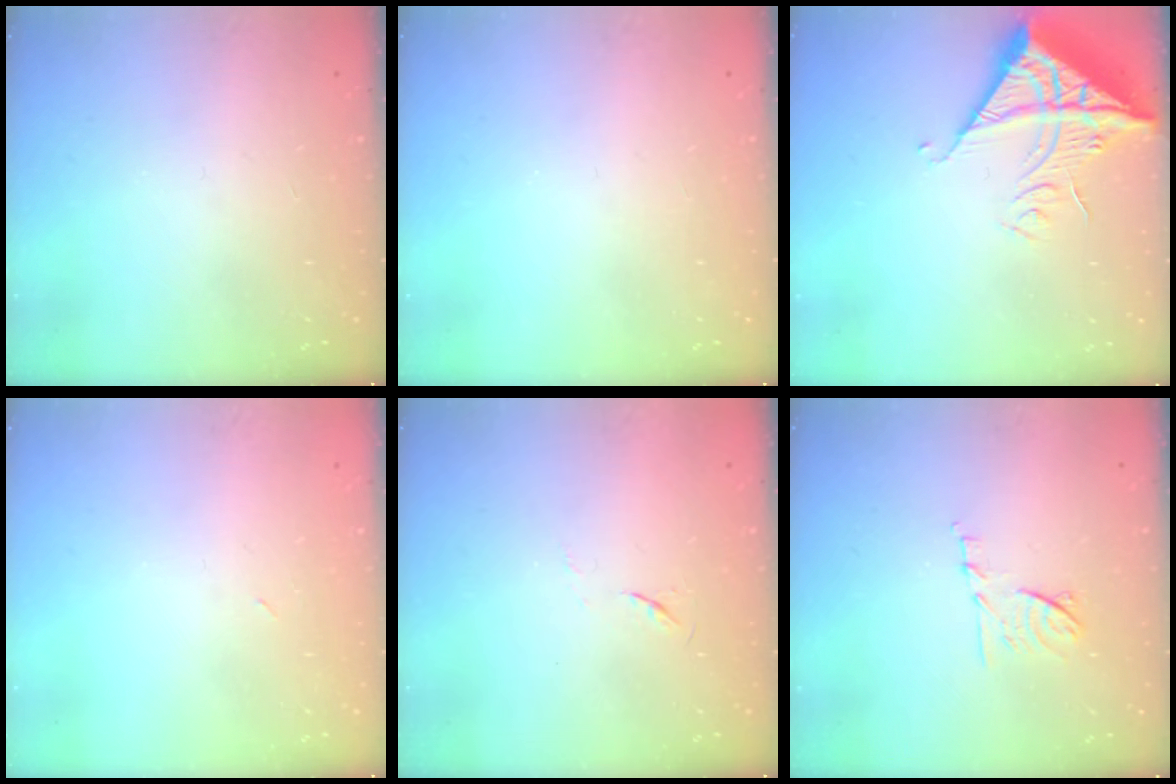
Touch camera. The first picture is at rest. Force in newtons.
{"total": 0.0}
{"total": 15.7, "press": 15.6, "slide": 1.8}
{"total": 2.9, "press": 2.9, "slide": 0.7}
{"total": 4.0, "press": 4.0, "slide": 0.6}
{"total": 8.2, "press": 8.2, "slide": 0.8}